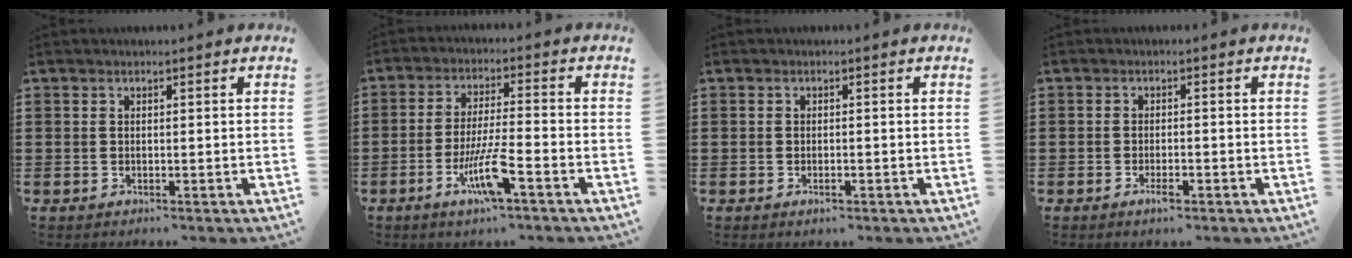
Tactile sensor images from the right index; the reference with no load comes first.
{"total": 7.7, "force": [-3.7, 0.7, 6.7], "torque": [-0.133, -0.012, -0.070]}
{"total": 1.0, "force": [-0.5, 0.2, 0.8], "torque": [-0.017, -0.006, -0.008]}
{"total": 2.0, "force": [-1.2, 0.5, 1.6], "torque": [-0.036, -0.006, -0.023]}